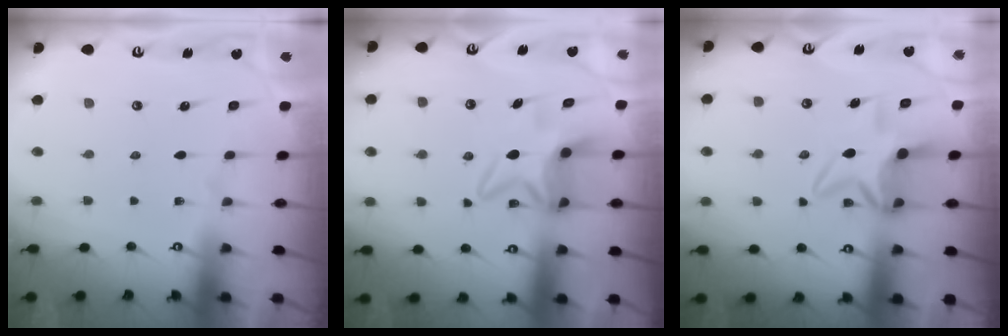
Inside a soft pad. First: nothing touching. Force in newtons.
{"total": 7.7, "press": 7.7, "slide": 0.5}
{"total": 6.8, "press": 6.6, "slide": 1.5}